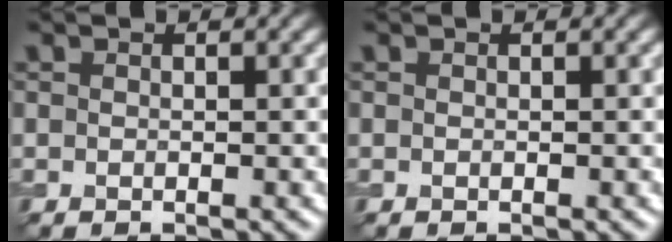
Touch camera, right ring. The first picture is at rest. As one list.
[{"total": 0.0}]